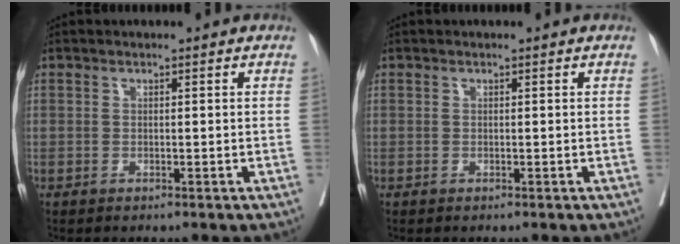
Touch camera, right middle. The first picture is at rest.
{"total": 0.0}